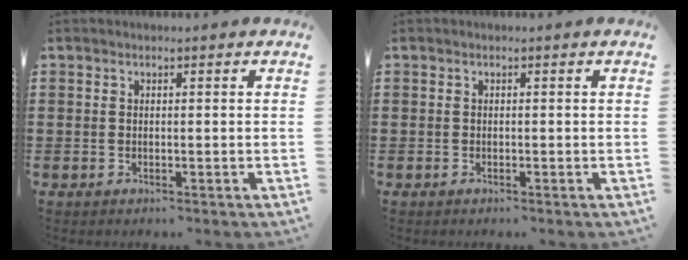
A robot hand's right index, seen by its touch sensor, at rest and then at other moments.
{"total": 0.0}